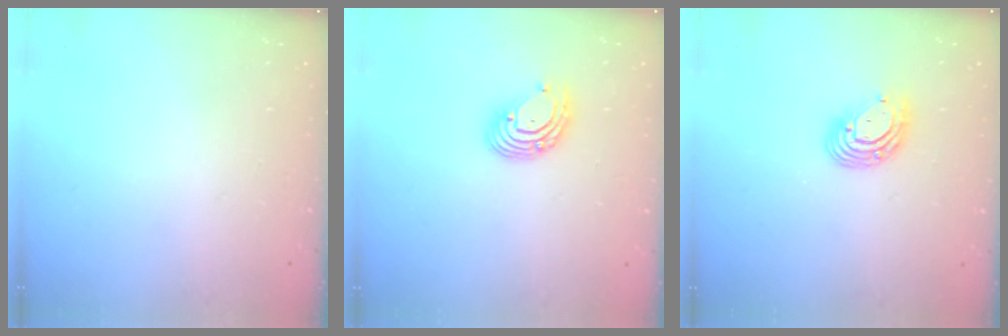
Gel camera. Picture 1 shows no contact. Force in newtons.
{"total": 7.3, "press": 7.3, "slide": 0.8}
{"total": 9.6, "press": 9.4, "slide": 1.9}